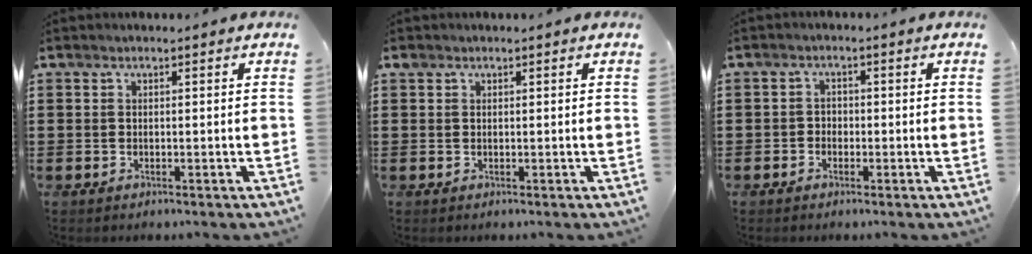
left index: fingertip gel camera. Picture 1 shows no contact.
{"total": 0.7, "force": [0.4, 0.5, 0.2], "torque": [-0.006, 0.005, 0.007]}
{"total": 1.6, "force": [-1.0, 1.2, 0.3], "torque": [-0.011, 0.006, -0.023]}